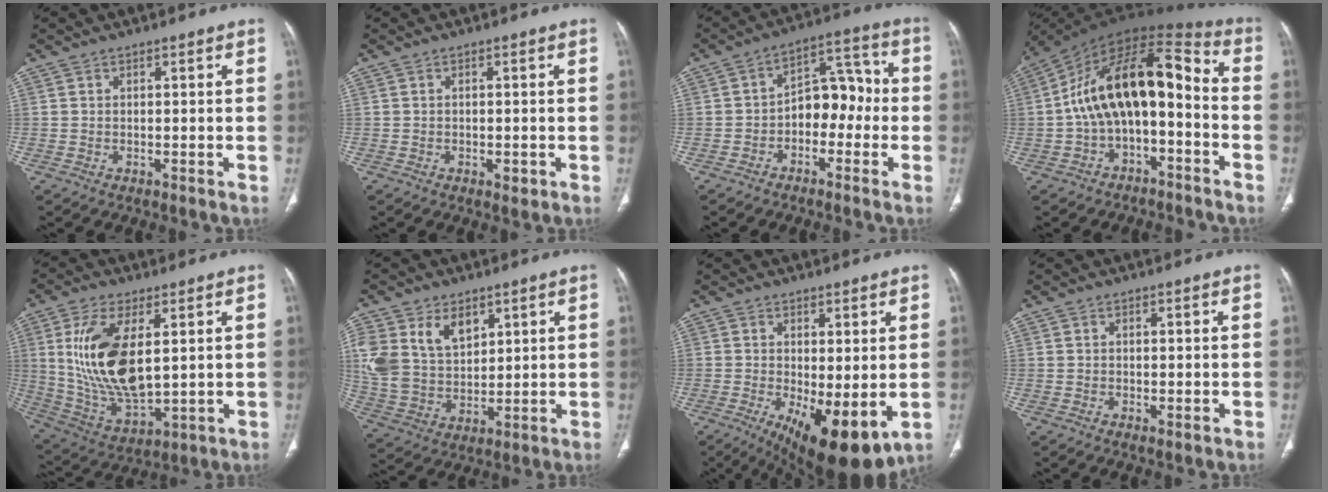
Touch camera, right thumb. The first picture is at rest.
{"total": 1.7, "force": [-0.6, 0.9, 1.3], "torque": [-0.018, 0.000, -0.006]}
{"total": 9.6, "force": [-2.1, 6.4, 6.9], "torque": [-0.062, 0.048, -0.045]}
{"total": 17.5, "force": [-2.8, 9.3, 14.6], "torque": [-0.229, 0.091, -0.050]}
{"total": 17.5, "force": [3.6, 8.1, 15.1], "torque": [-0.295, -0.023, 0.084]}
{"total": 16.2, "force": [6.9, 11.0, 9.6], "torque": [-0.194, -0.015, 0.148]}
{"total": 12.8, "force": [-3.1, 4.7, 11.5], "torque": [-0.174, -0.027, -0.030]}
{"total": 1.2, "force": [-0.3, 0.4, 1.1], "torque": [-0.023, -0.006, -0.004]}